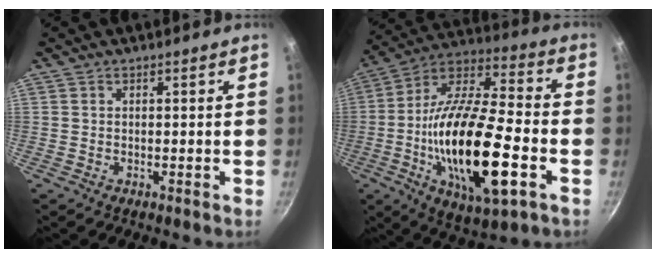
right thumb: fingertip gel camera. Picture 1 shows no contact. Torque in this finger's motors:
{"motor_torque": [-0.16, 1.30, 2.34, -0.44, 0.74]}